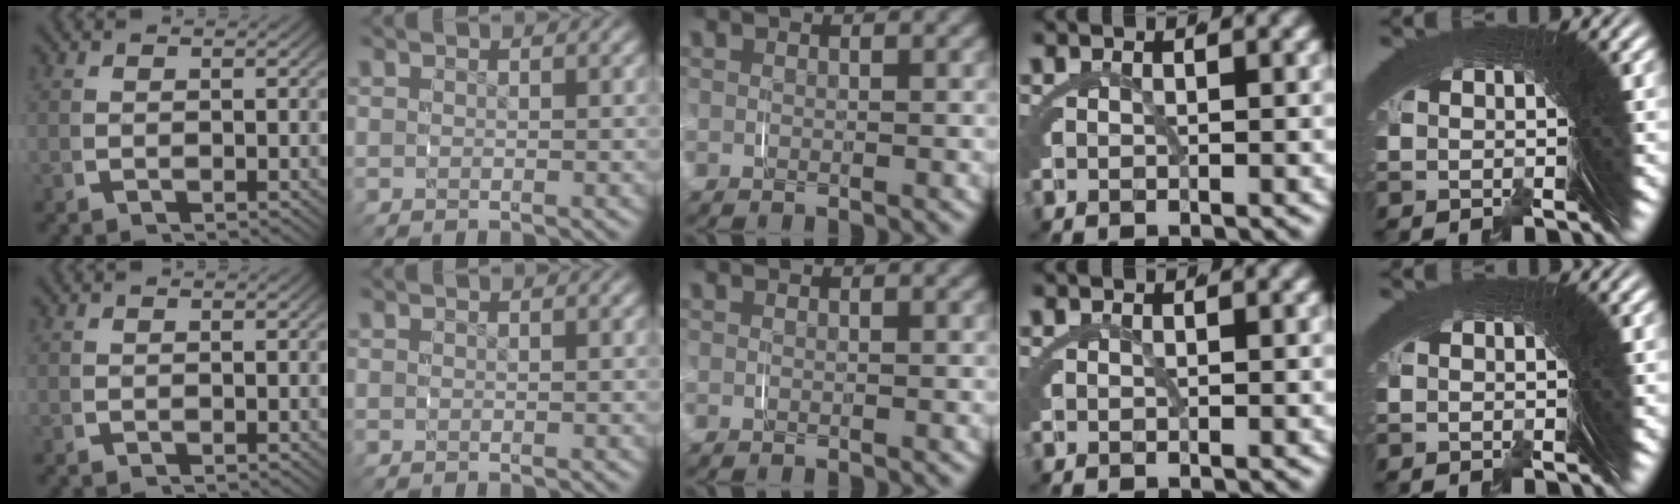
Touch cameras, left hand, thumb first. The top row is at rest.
{}